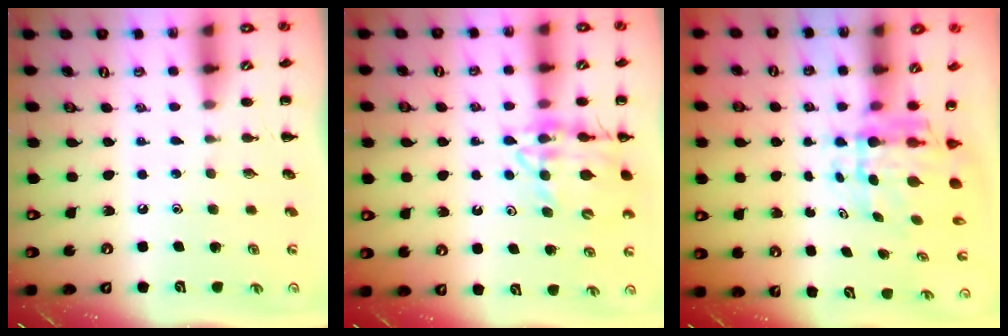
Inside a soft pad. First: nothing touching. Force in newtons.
{"total": 13.6, "press": 13.2, "slide": 3.0}
{"total": 6.2, "press": 5.9, "slide": 2.0}